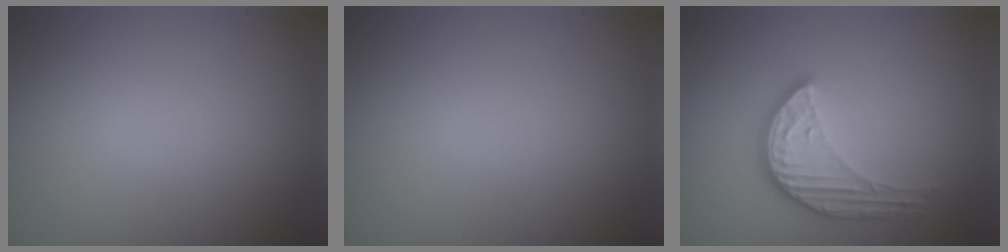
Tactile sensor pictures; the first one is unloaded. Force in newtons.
{"total": 0.0}
{"total": 3.9, "press": 3.5, "slide": 1.7}